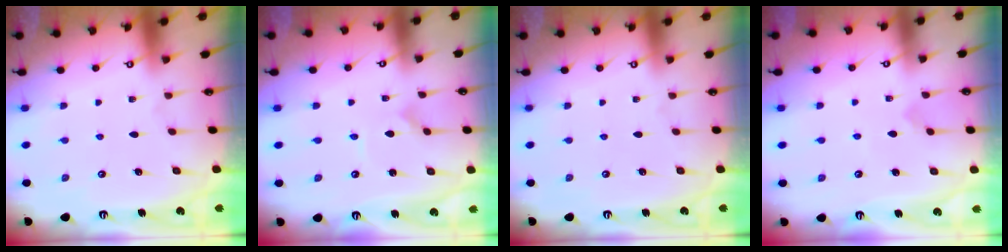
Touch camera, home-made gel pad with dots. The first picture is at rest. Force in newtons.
{"total": 1.0, "press": 1.0, "slide": 0.0}
{"total": 0.0}
{"total": 4.8, "press": 4.8, "slide": 0.3}